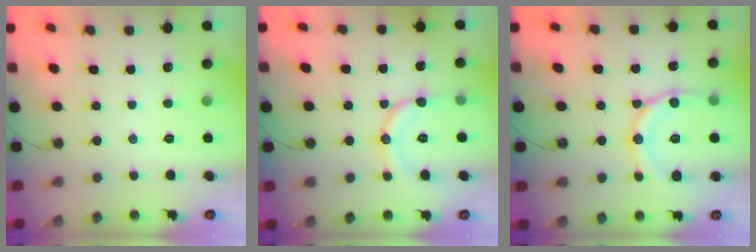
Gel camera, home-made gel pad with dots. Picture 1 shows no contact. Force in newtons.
{"total": 11.4, "press": 11.3, "slide": 1.0}
{"total": 14.9, "press": 14.8, "slide": 1.5}